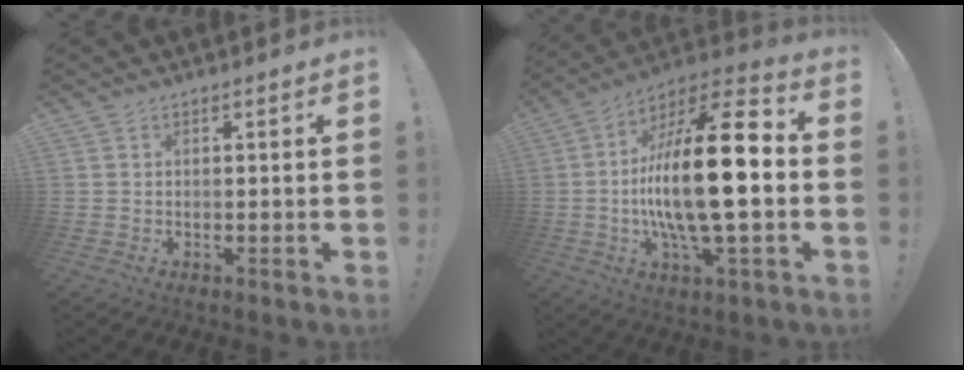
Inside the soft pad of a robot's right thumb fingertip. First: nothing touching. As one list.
[{"total": 24.5, "force": [-2.3, 7.1, 23.3], "torque": [-0.436, -0.001, -0.045]}]